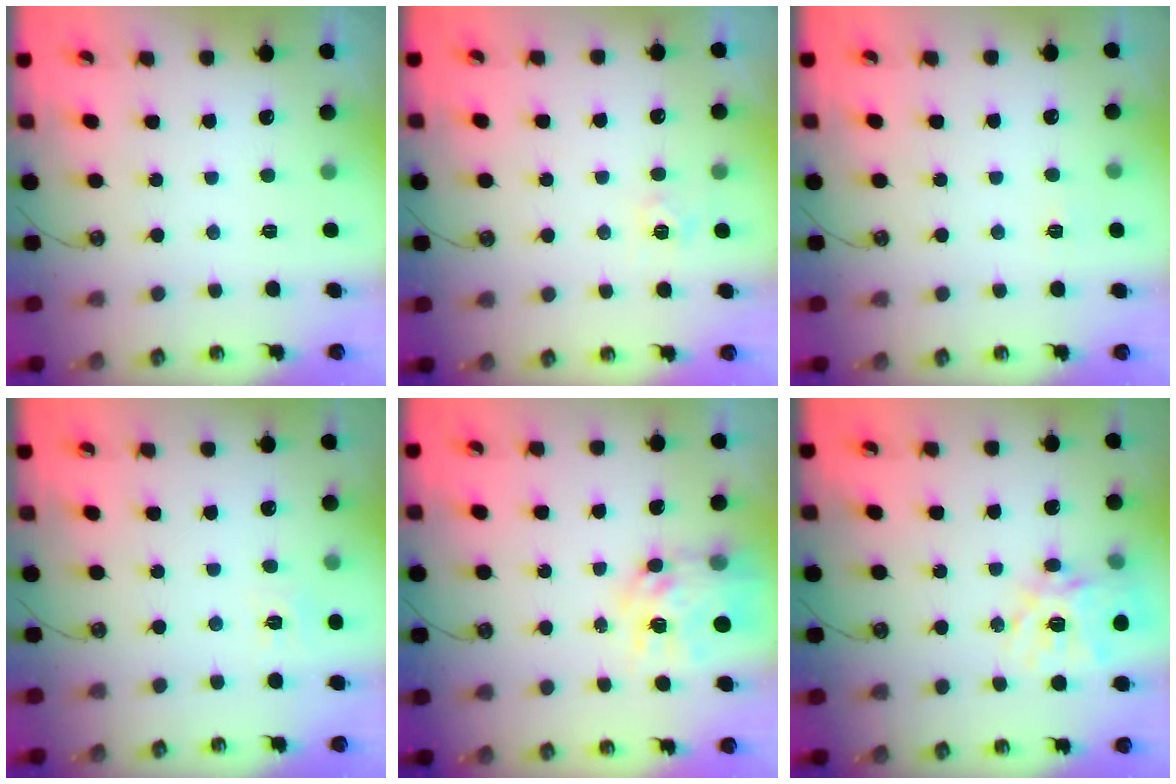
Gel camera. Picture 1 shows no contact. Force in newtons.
{"total": 3.5, "press": 3.4, "slide": 0.5}
{"total": 3.7, "press": 3.7, "slide": 0.4}
{"total": 5.7, "press": 5.7, "slide": 0.7}
{"total": 11.9, "press": 11.8, "slide": 1.0}
{"total": 17.5, "press": 17.3, "slide": 2.5}